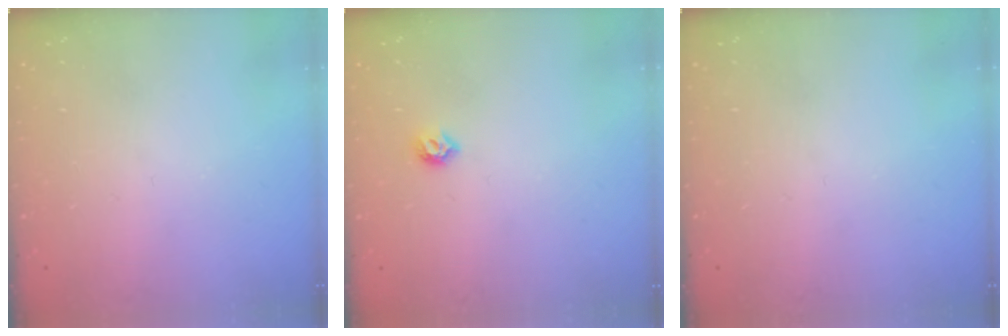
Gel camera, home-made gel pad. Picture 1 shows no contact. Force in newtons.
{"total": 5.0, "press": 4.9, "slide": 1.1}
{"total": 0.0}